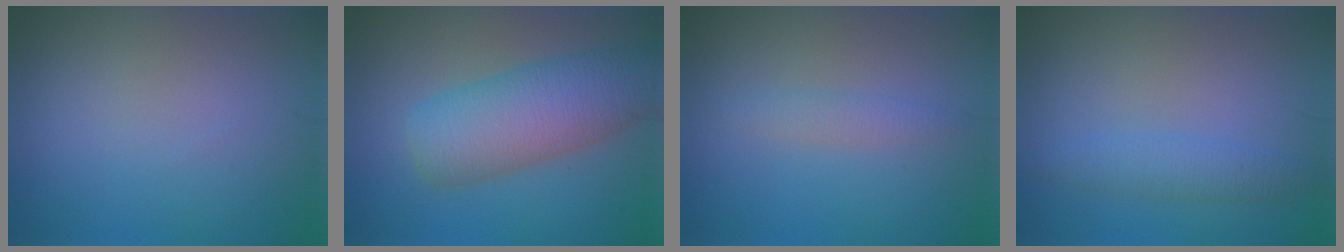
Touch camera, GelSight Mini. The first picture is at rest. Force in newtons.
{"total": 7.5, "press": 7.5, "slide": 0.2}
{"total": 1.3, "press": 1.3, "slide": 0.2}
{"total": 2.2, "press": 2.2, "slide": 0.2}